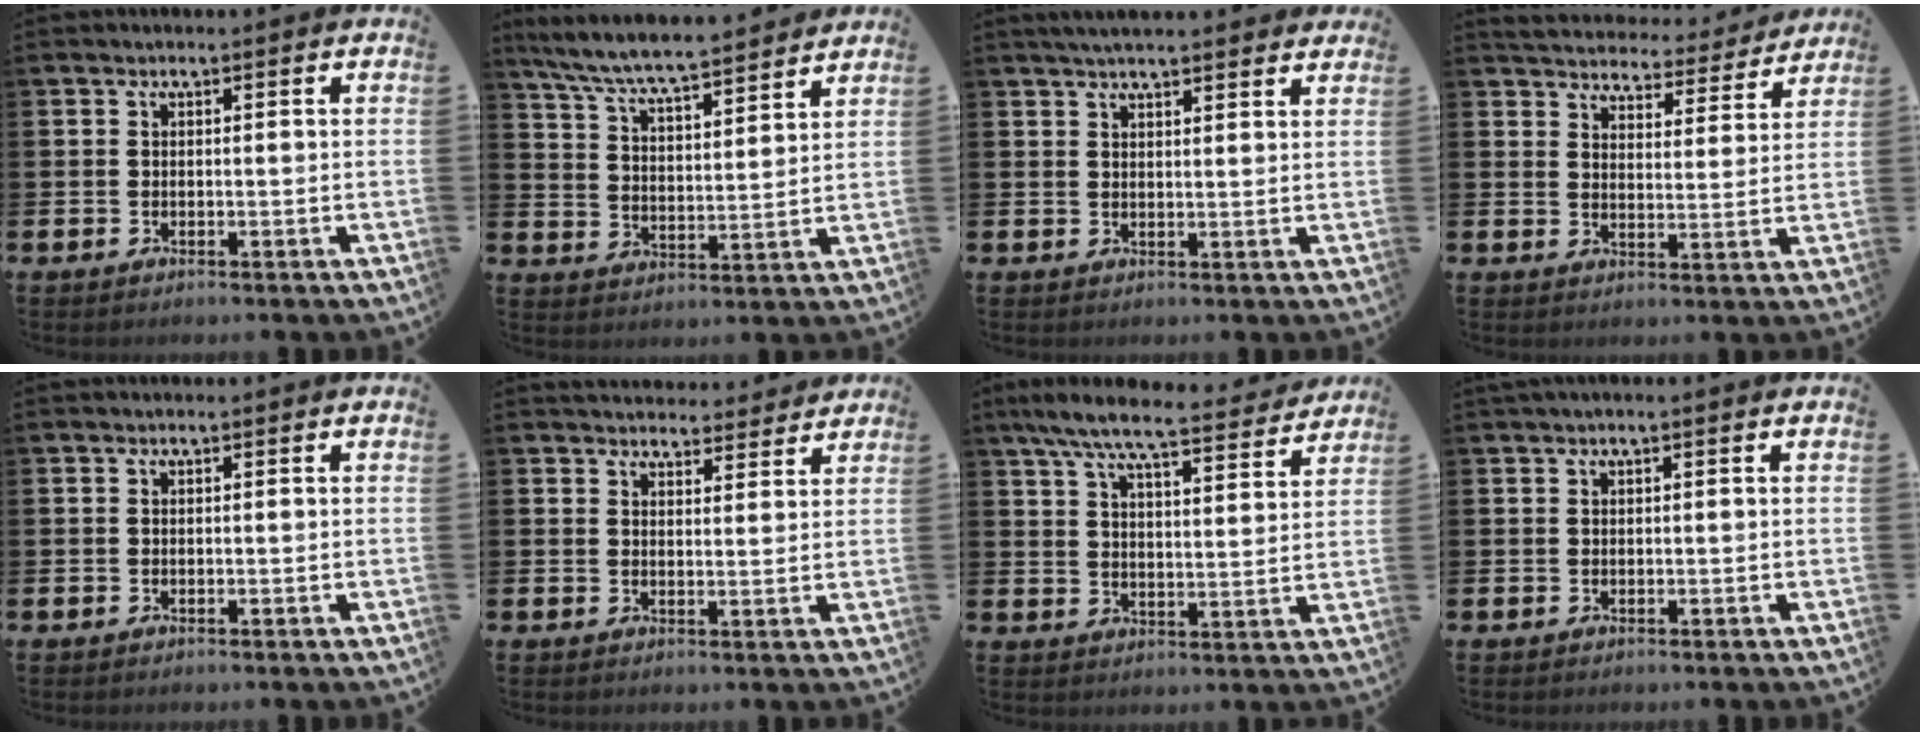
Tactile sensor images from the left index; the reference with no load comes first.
{"total": 7.2, "force": [6.9, 0.2, 2.0], "torque": [-0.072, -0.047, 0.121]}
{"total": 3.3, "force": [3.2, 0.3, 0.9], "torque": [-0.024, -0.008, 0.059]}
{"total": 5.0, "force": [4.9, 0.8, 0.0], "torque": [-0.009, -0.047, 0.080]}
{"total": 0.0}
{"total": 3.8, "force": [3.7, 0.8, 0.0], "torque": [0.007, -0.023, 0.065]}
{"total": 8.3, "force": [7.6, 1.0, 3.3], "torque": [-0.081, -0.047, 0.131]}
{"total": 0.6, "force": [0.2, 0.0, 0.5], "torque": [-0.010, 0.001, 0.003]}